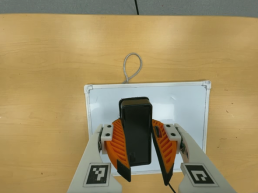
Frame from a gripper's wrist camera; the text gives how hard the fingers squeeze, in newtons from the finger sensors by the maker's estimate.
{"total": 11.0, "left": 10.7, "right": 11.2}